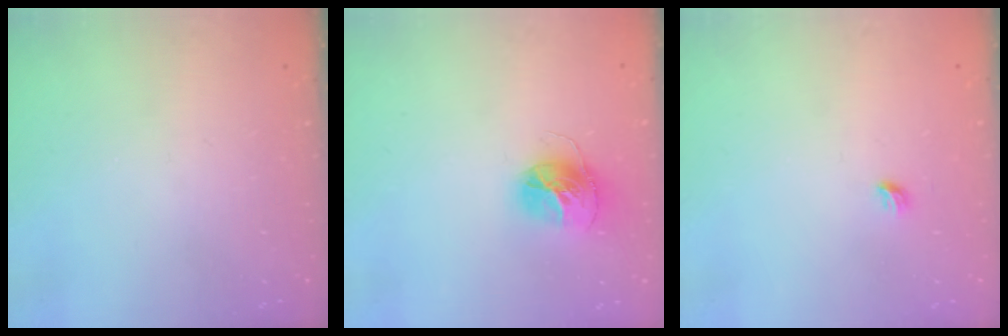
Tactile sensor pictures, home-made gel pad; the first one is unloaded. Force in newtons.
{"total": 13.9, "press": 13.8, "slide": 1.4}
{"total": 3.6, "press": 3.5, "slide": 1.0}